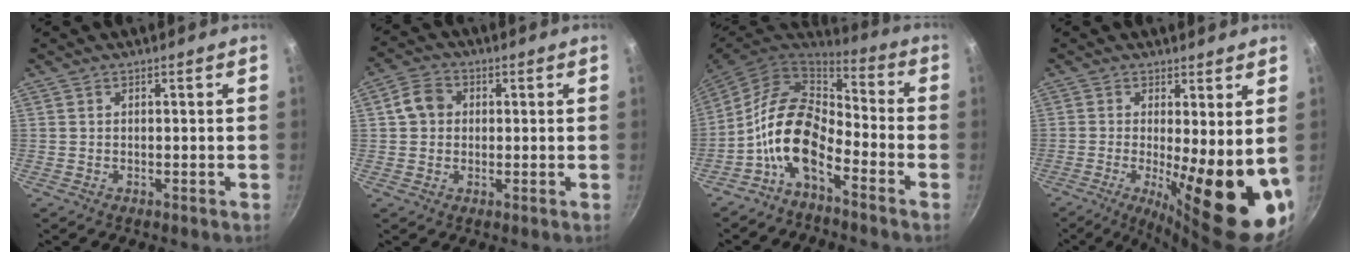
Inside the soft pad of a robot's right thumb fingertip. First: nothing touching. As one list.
[{"total": 5.4, "force": [0.7, 4.6, 2.8], "torque": [-0.031, 0.011, 0.002]}, {"total": 13.9, "force": [-5.9, 7.5, 10.1], "torque": [-0.176, 0.062, -0.130]}, {"total": 17.3, "force": [-1.5, 5.1, 16.5], "torque": [-0.209, -0.032, -0.014]}]